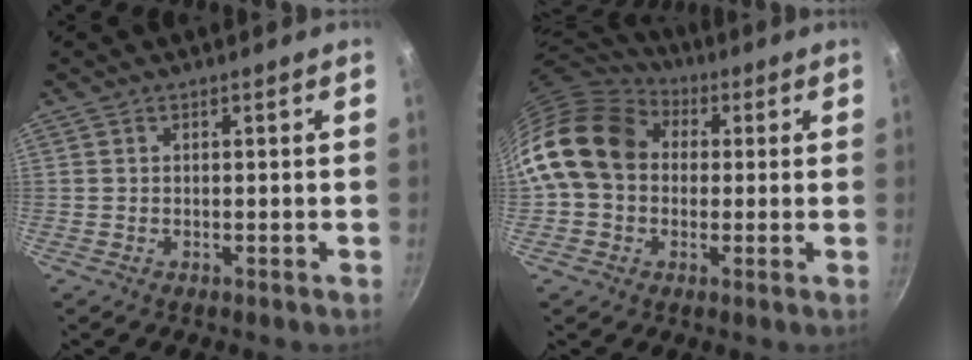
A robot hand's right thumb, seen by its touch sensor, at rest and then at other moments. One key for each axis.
{"total": 17.6, "fx": 2.3, "fy": 14.0, "fz": 10.4, "tx": -0.179, "ty": 0.037, "tz": 0.028}